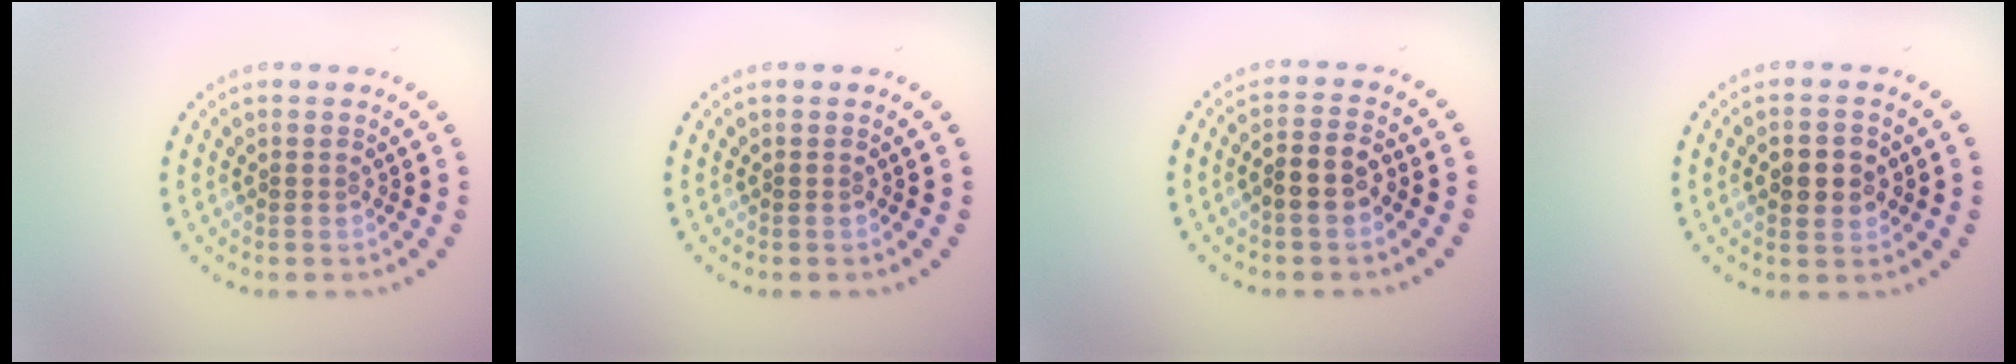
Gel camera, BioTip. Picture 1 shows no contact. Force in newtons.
{"total": 0.0}
{"total": 2.7, "press": 2.5, "slide": 1.0}
{"total": 2.9, "press": 2.9, "slide": 0.1}